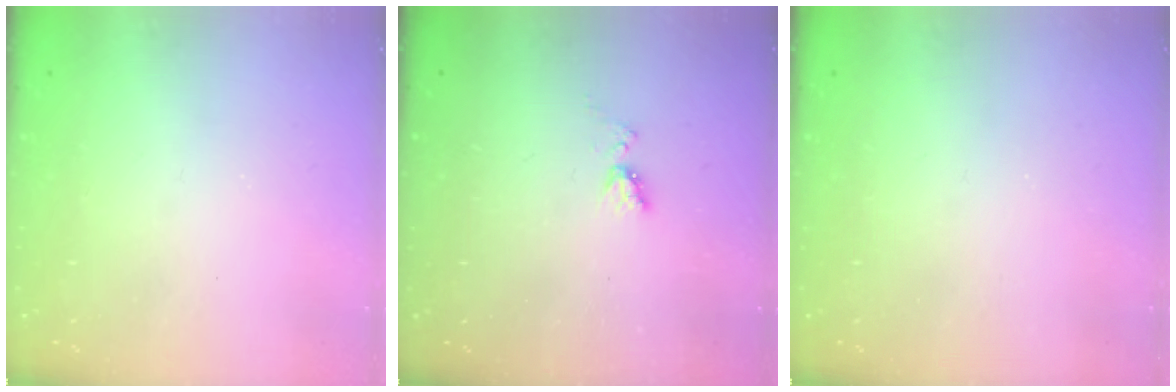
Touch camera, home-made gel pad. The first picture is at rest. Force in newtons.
{"total": 4.4, "press": 4.4, "slide": 0.6}
{"total": 0.0}